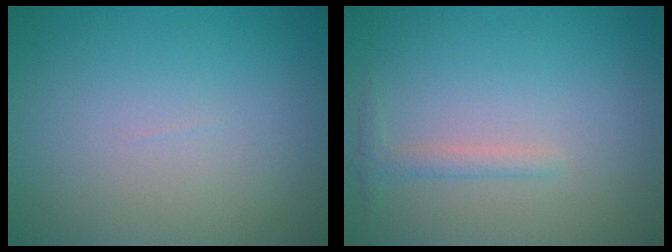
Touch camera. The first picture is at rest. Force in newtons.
{"total": 1.2, "press": 1.2, "slide": 0.0}